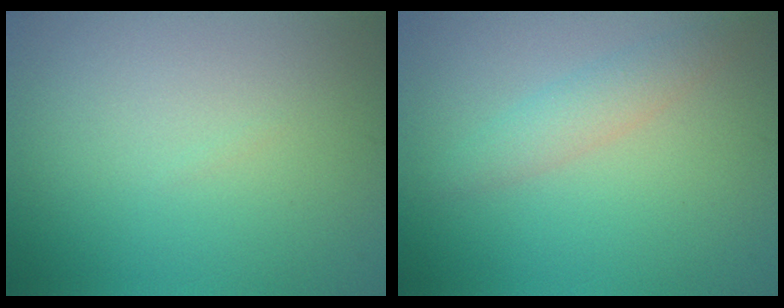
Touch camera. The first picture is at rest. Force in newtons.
{"total": 2.1, "press": 2.1, "slide": 0.1}